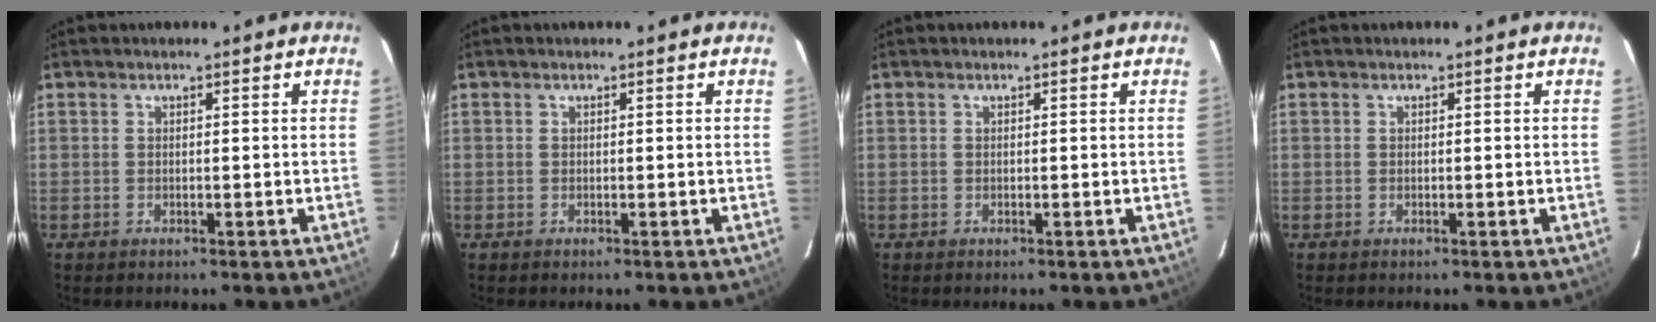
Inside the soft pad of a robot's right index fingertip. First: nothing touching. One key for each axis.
{"total": 0.0}
{"total": 0.0}
{"total": 0.0}